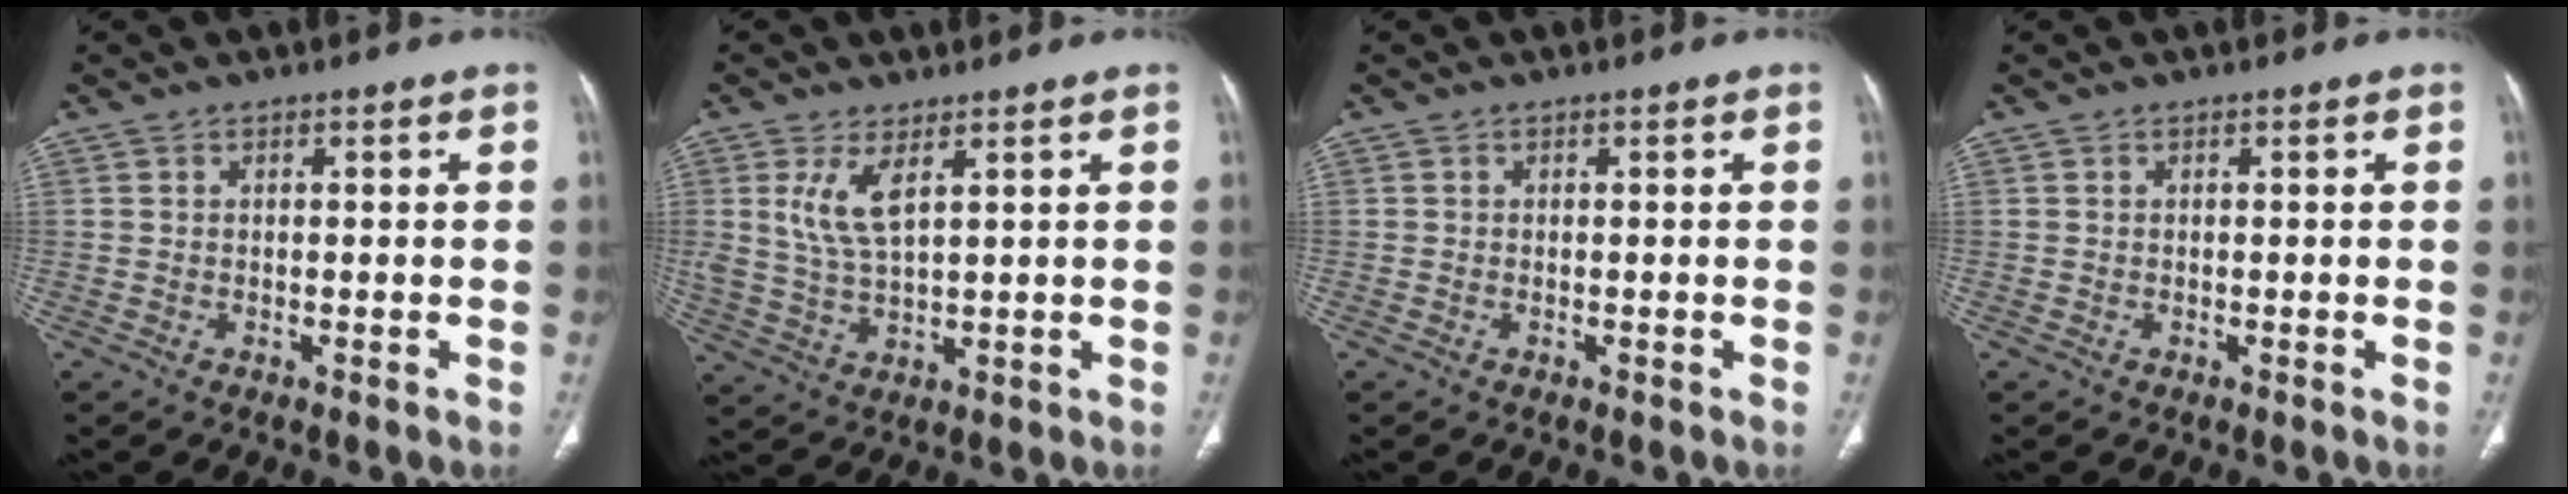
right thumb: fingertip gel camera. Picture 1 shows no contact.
{"total": 6.9, "force": [2.9, 2.6, 5.7], "torque": [-0.124, -0.017, 0.071]}
{"total": 0.0}
{"total": 0.0}